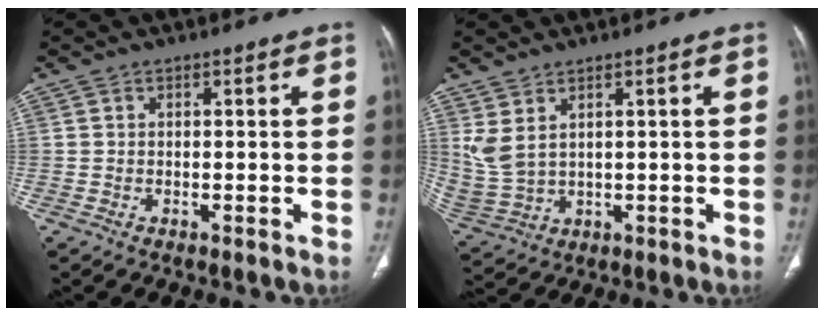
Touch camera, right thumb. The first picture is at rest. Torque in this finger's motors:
{"motor_torque": [0.98, 4.04, 1.19, 0.52, 0.03]}